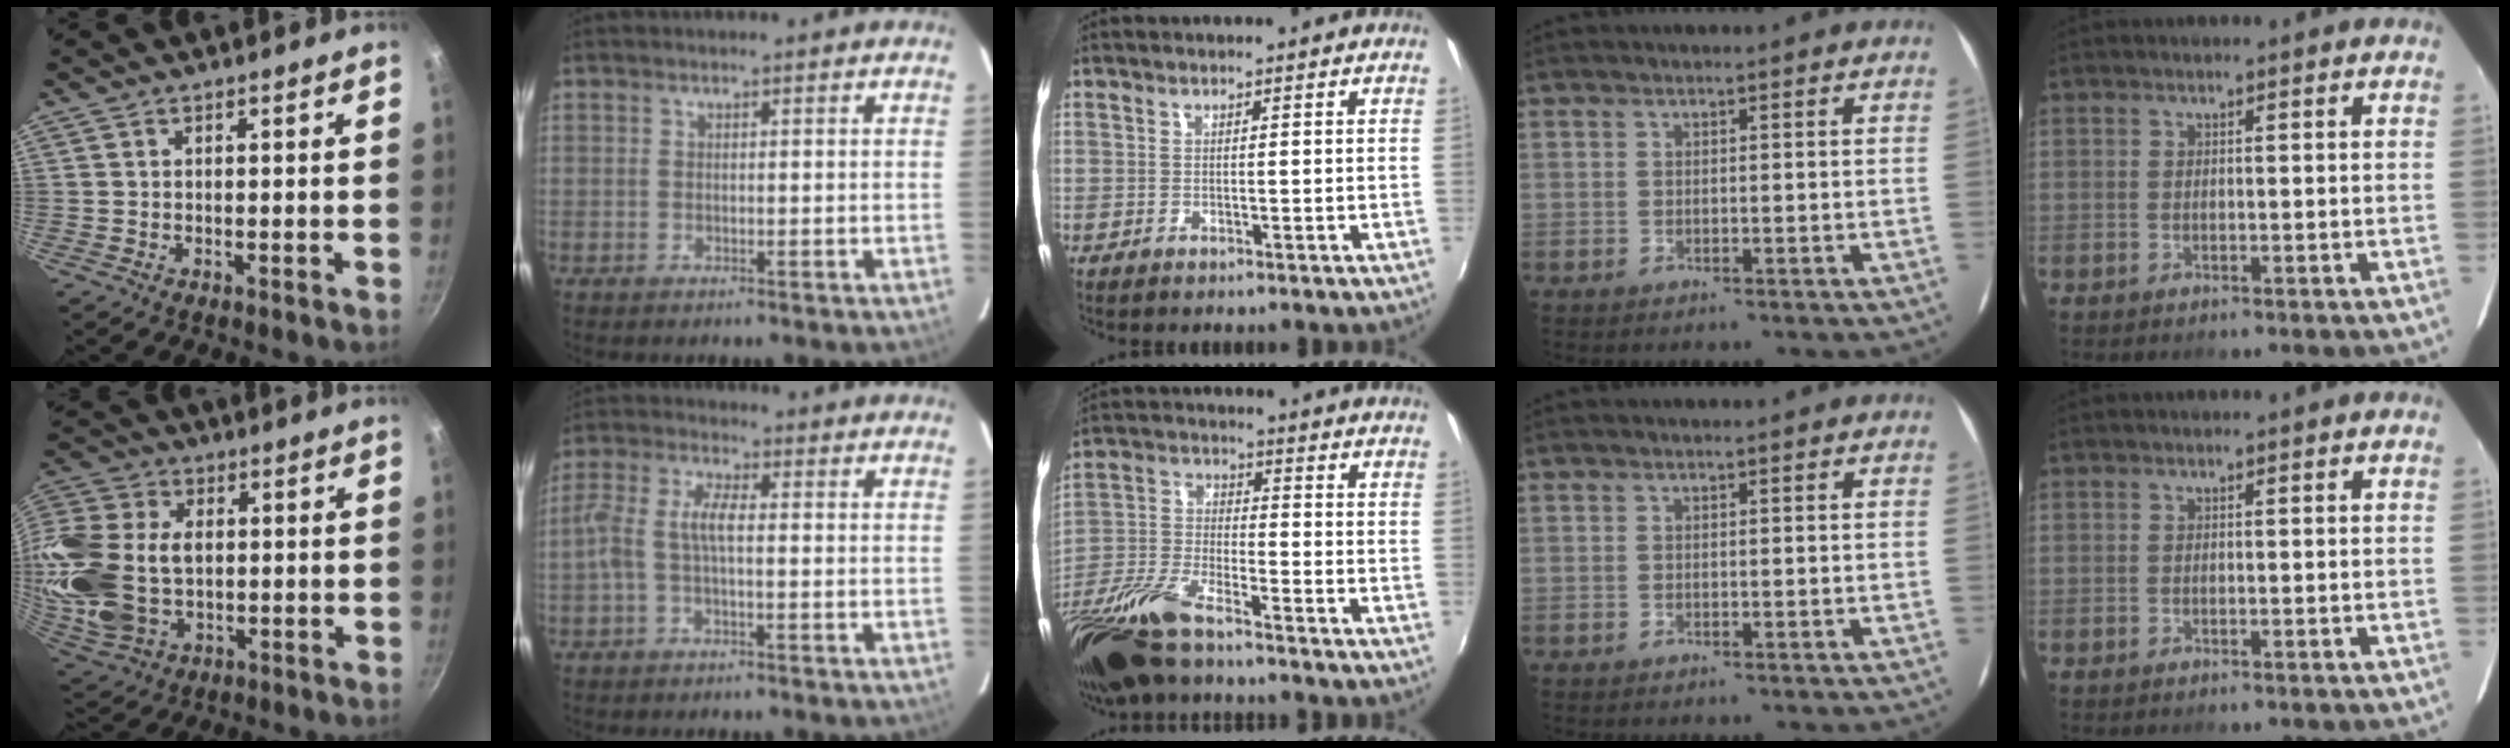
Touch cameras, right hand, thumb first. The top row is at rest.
{"thumb": {"total": 23.3, "force": [0.3, 16.7, 16.2], "torque": [-0.360, 0.020, 0.013]}, "index": {"total": 5.5, "force": [-0.6, 1.8, 5.2], "torque": [-0.116, 0.016, -0.013]}, "middle": {"total": 15.5, "force": [-11.8, 3.6, 9.4], "torque": [-0.204, -0.036, -0.232]}}